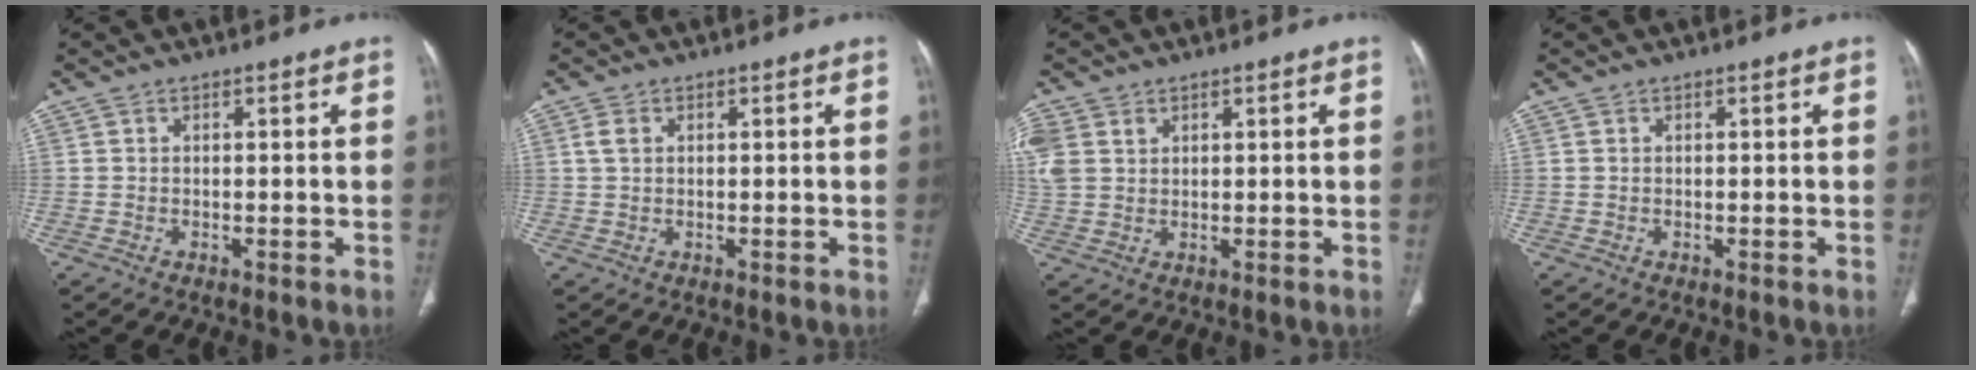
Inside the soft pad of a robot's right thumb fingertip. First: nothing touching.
{"total": 1.8, "force": [0.6, 1.2, 1.2], "torque": [-0.031, 0.005, 0.013]}
{"total": 7.3, "force": [2.6, 5.7, 3.8], "torque": [-0.110, 0.011, 0.062]}
{"total": 0.0}